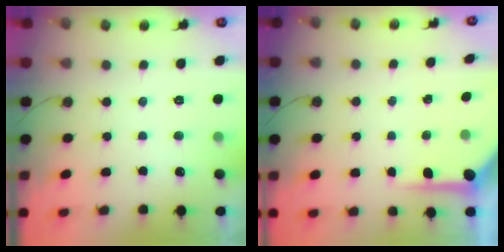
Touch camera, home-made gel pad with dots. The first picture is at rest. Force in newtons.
{"total": 6.5, "press": 6.5, "slide": 0.5}